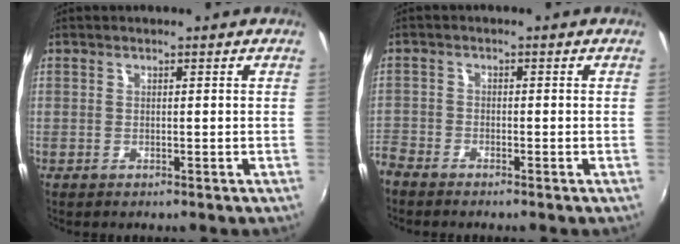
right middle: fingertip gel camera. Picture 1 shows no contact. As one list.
[{"total": 4.2, "force": [-3.5, 2.2, 0.9], "torque": [-0.038, -0.010, -0.076]}]